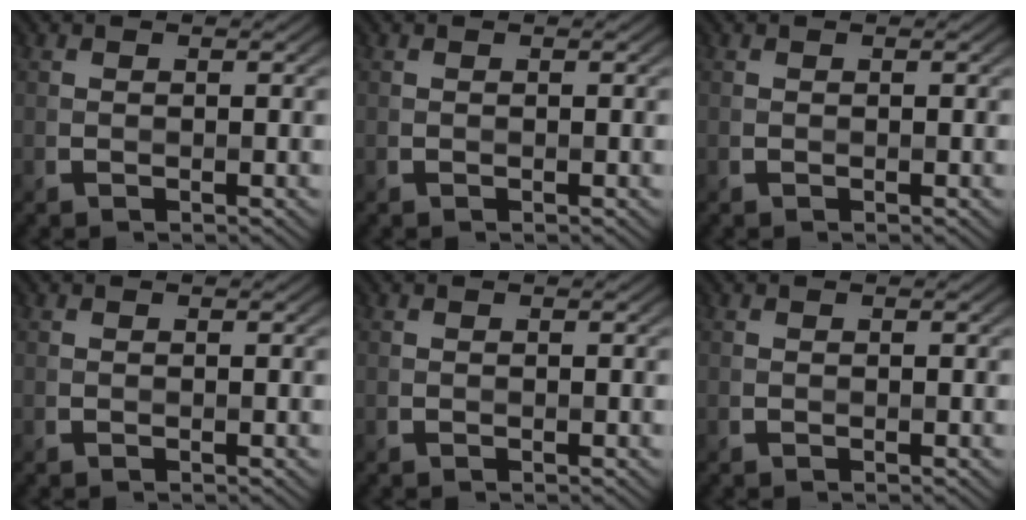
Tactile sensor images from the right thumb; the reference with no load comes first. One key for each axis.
{"total": 0.0}
{"total": 0.0}
{"total": 0.0}
{"total": 0.0}
{"total": 0.0}